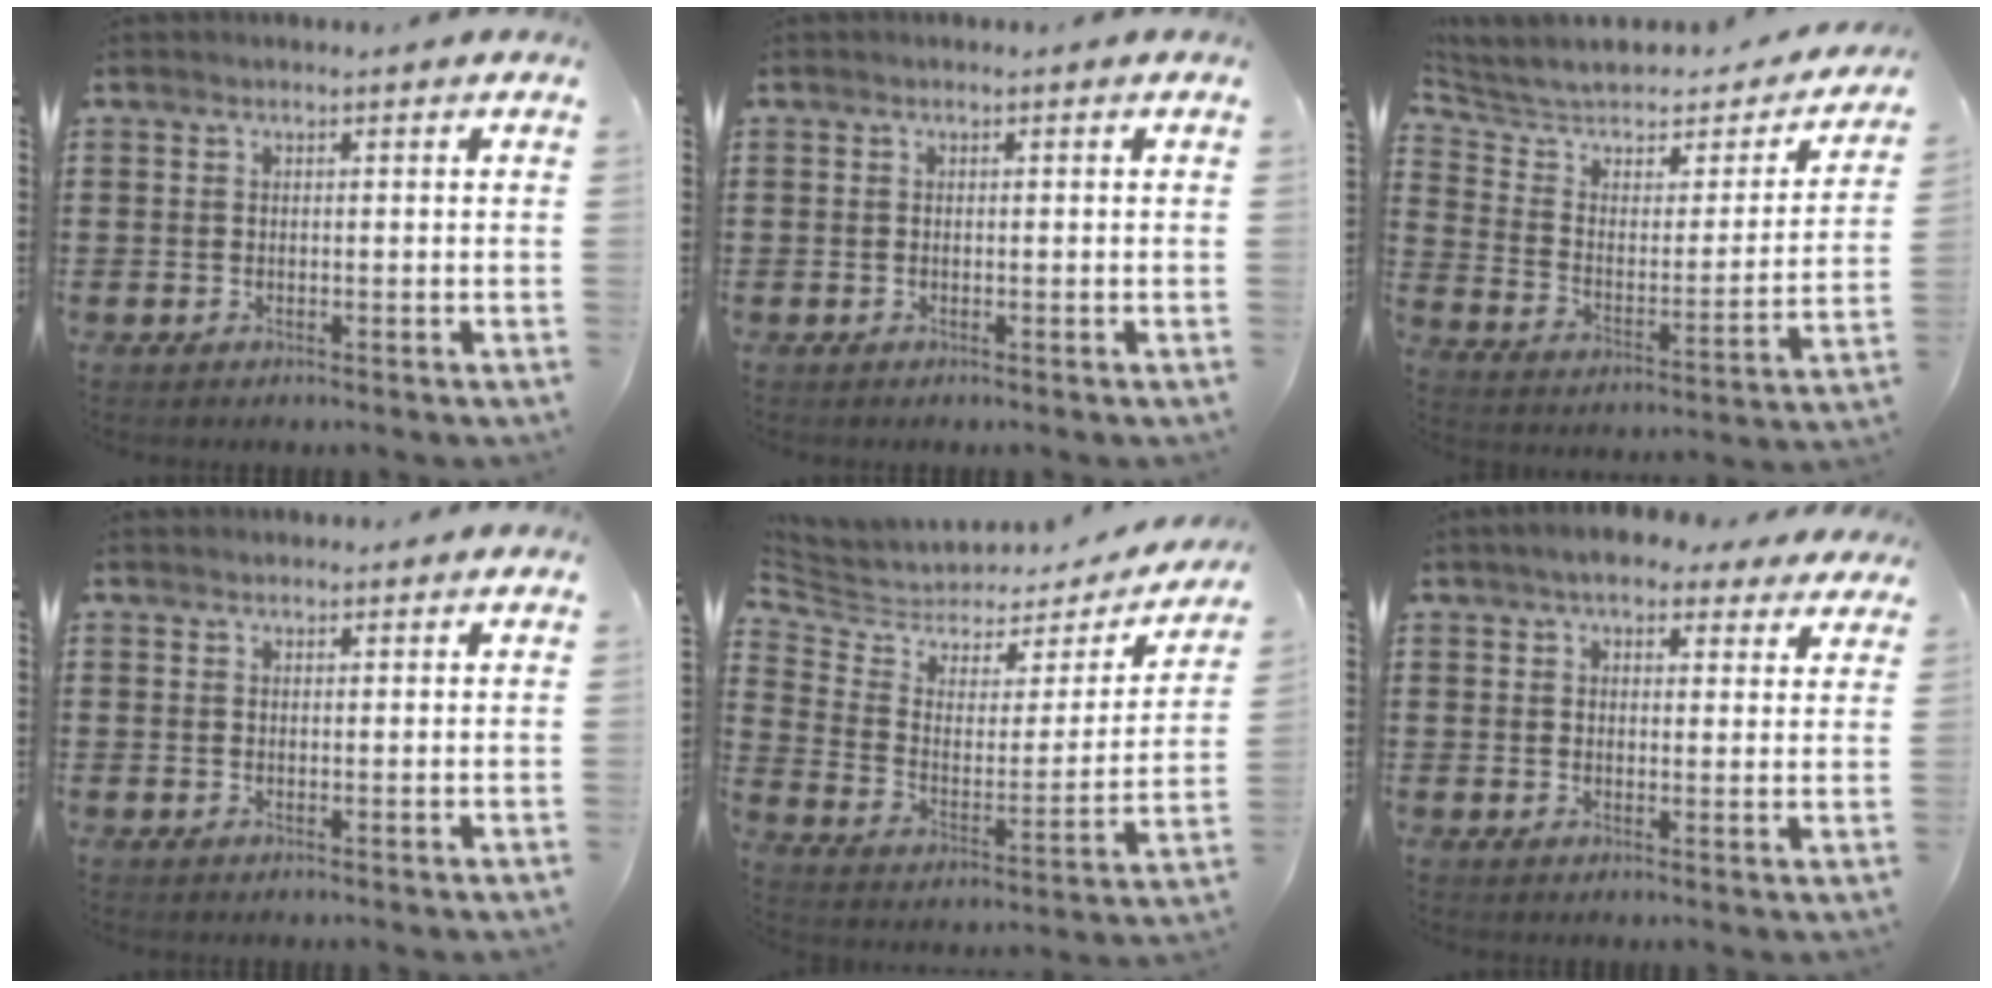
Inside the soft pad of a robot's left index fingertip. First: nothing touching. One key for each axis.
{"total": 0.0}
{"total": 5.2, "fx": 4.1, "fy": 2.3, "fz": 2.2, "tx": -0.072, "ty": -0.029, "tz": 0.065}
{"total": 1.2, "fx": 1.1, "fy": 0.3, "fz": 0.0, "tx": -0.002, "ty": 0.001, "tz": 0.022}
{"total": 4.1, "fx": 3.7, "fy": 1.7, "fz": 0.5, "tx": -0.043, "ty": -0.040, "tz": 0.060}
{"total": 5.2, "fx": 4.5, "fy": 1.4, "fz": 2.1, "tx": -0.047, "ty": -0.004, "tz": 0.082}